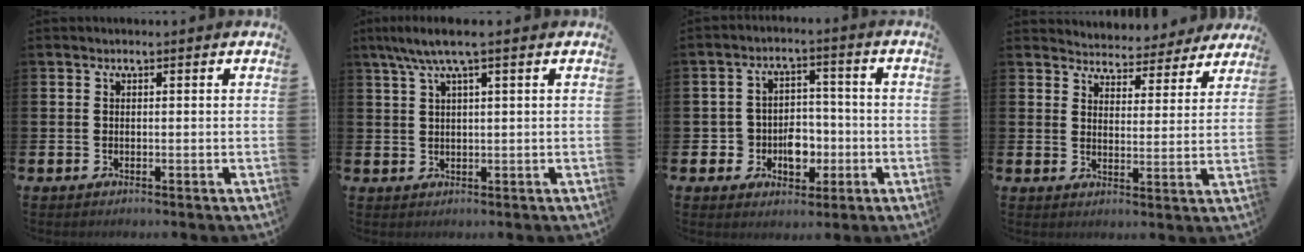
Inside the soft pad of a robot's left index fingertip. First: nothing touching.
{"total": 4.3, "force": [2.7, 0.4, 3.3], "torque": [-0.070, 0.000, 0.049]}
{"total": 5.4, "force": [-1.6, 4.7, 2.2], "torque": [-0.040, 0.008, -0.033]}
{"total": 4.9, "force": [4.8, 1.0, -0.3], "torque": [-0.007, -0.043, 0.080]}